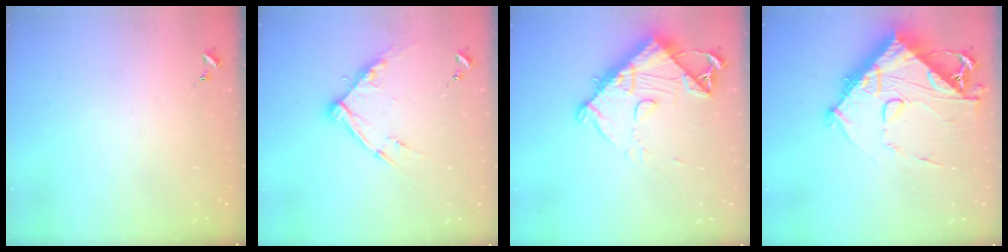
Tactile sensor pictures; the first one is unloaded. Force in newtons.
{"total": 10.7, "press": 10.6, "slide": 1.3}
{"total": 15.0, "press": 14.9, "slide": 1.7}
{"total": 19.0, "press": 18.9, "slide": 1.8}